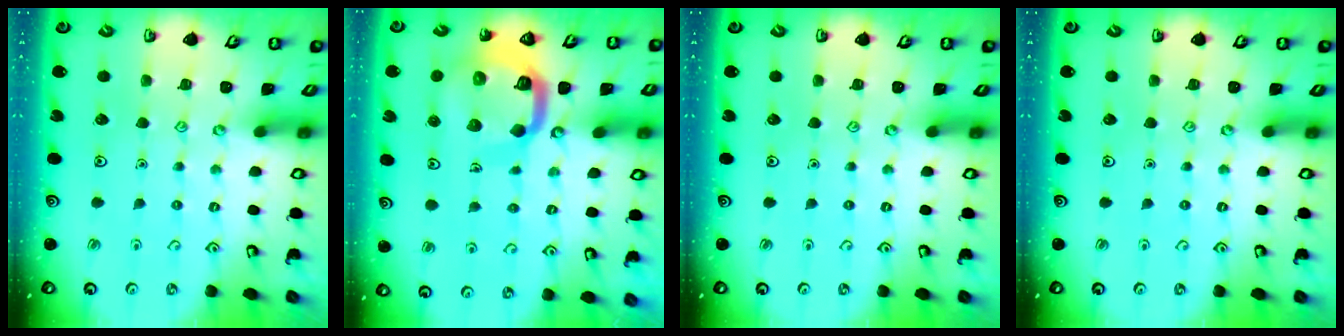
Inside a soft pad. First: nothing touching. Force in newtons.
{"total": 13.6, "press": 13.5, "slide": 1.6}
{"total": 0.0}
{"total": 0.0}